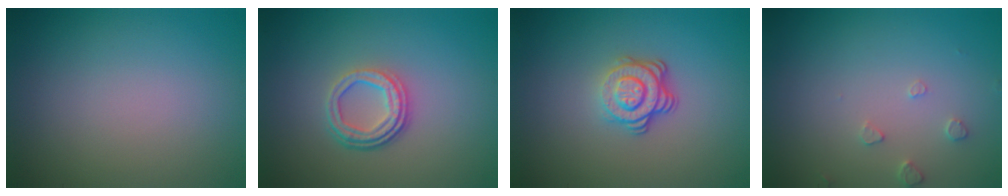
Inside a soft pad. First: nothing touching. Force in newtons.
{"total": 3.5, "press": 2.6, "slide": 2.3}
{"total": 3.6, "press": 2.6, "slide": 2.5}
{"total": 1.2, "press": 1.2, "slide": 0.2}